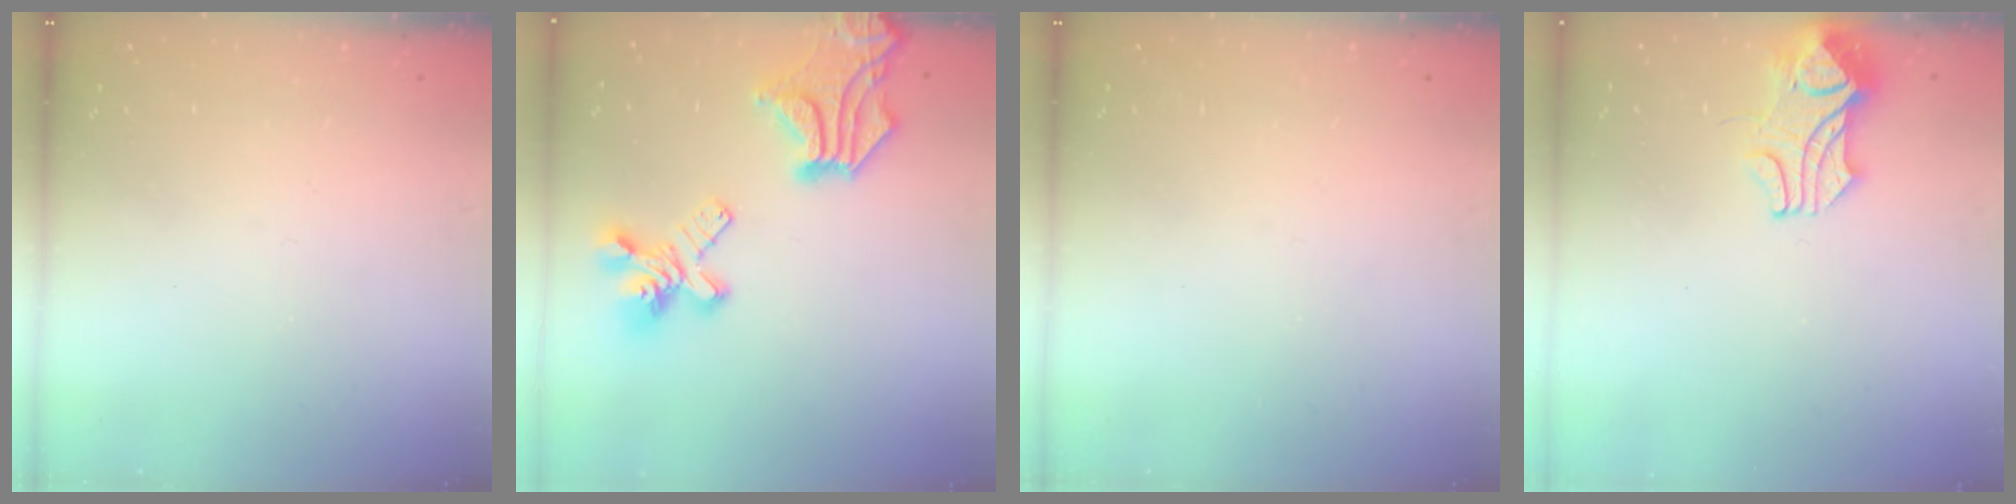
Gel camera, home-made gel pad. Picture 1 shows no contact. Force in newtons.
{"total": 13.2, "press": 12.7, "slide": 3.4}
{"total": 0.0}
{"total": 2.4, "press": 2.3, "slide": 0.9}